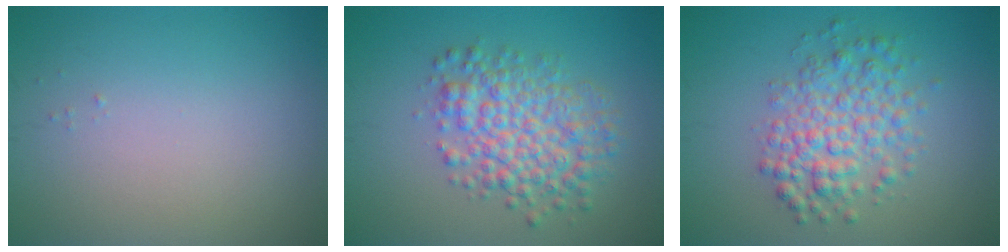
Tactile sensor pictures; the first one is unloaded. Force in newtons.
{"total": 5.7, "press": 5.7, "slide": 0.1}
{"total": 4.8, "press": 4.8, "slide": 0.1}